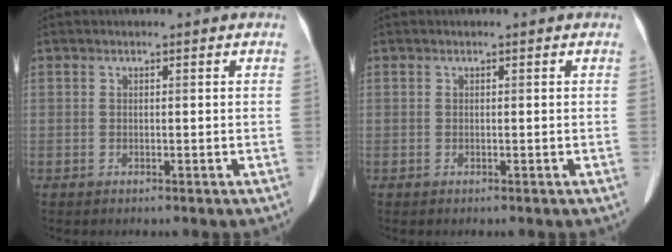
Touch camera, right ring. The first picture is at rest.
{"total": 0.0}